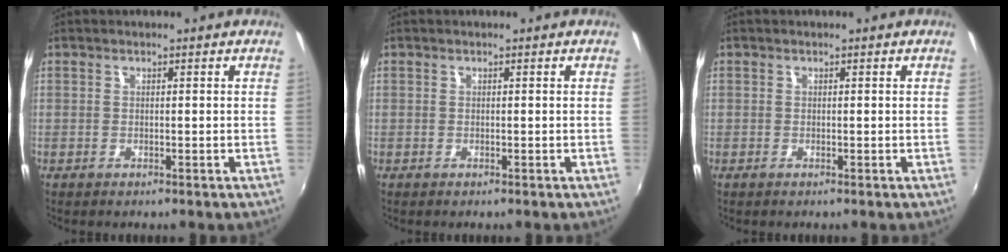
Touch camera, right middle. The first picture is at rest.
{"total": 0.0}
{"total": 0.0}